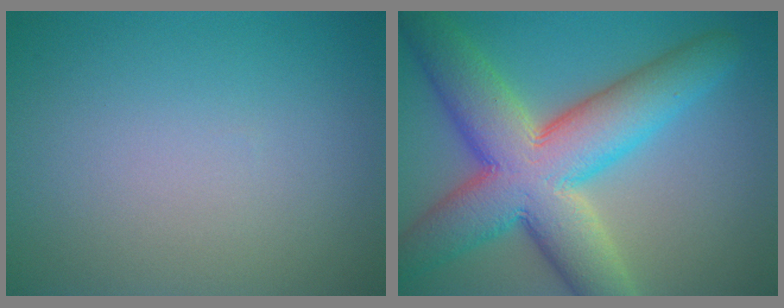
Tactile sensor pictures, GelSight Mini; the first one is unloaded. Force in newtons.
{"total": 12.2, "press": 12.1, "slide": 0.9}